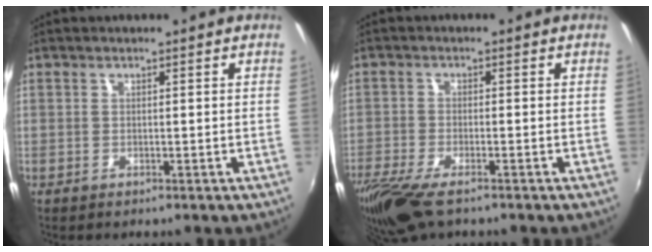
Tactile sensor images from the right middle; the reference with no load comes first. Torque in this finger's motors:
{"motor_torque": [1.09, -1.04, 0.37, 0.12]}